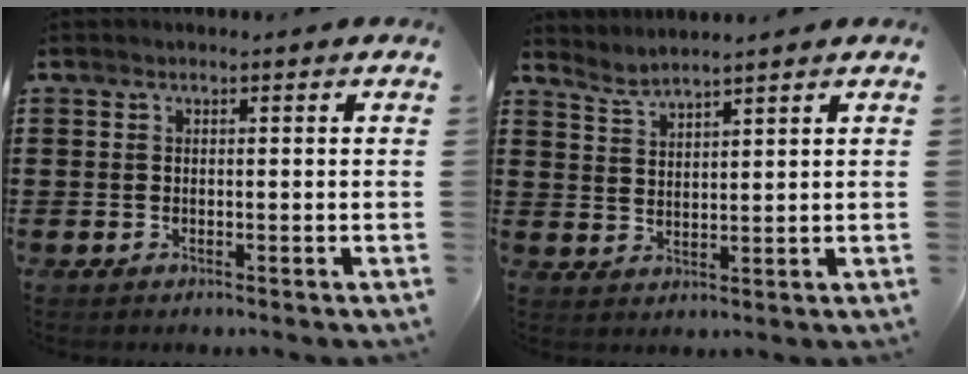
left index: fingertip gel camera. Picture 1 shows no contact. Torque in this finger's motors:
{"motor_torque": [2.14, 0.00, -0.05, -0.01]}